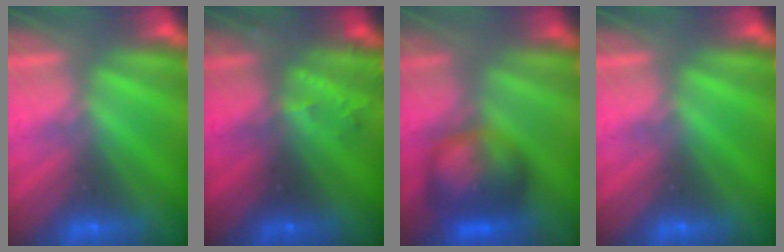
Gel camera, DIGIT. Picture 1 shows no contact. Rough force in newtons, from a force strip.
{"total": 2.8}
{"total": 6.6}
{"total": 0.0}